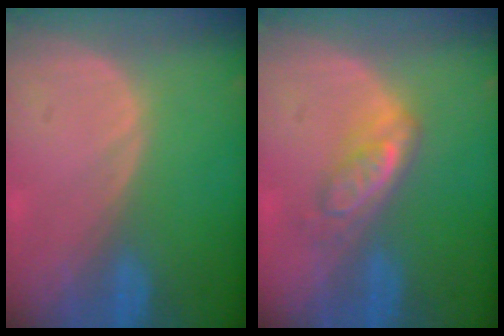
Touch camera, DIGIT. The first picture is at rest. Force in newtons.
{"total": 4.9, "press": 4.6, "slide": 1.8}